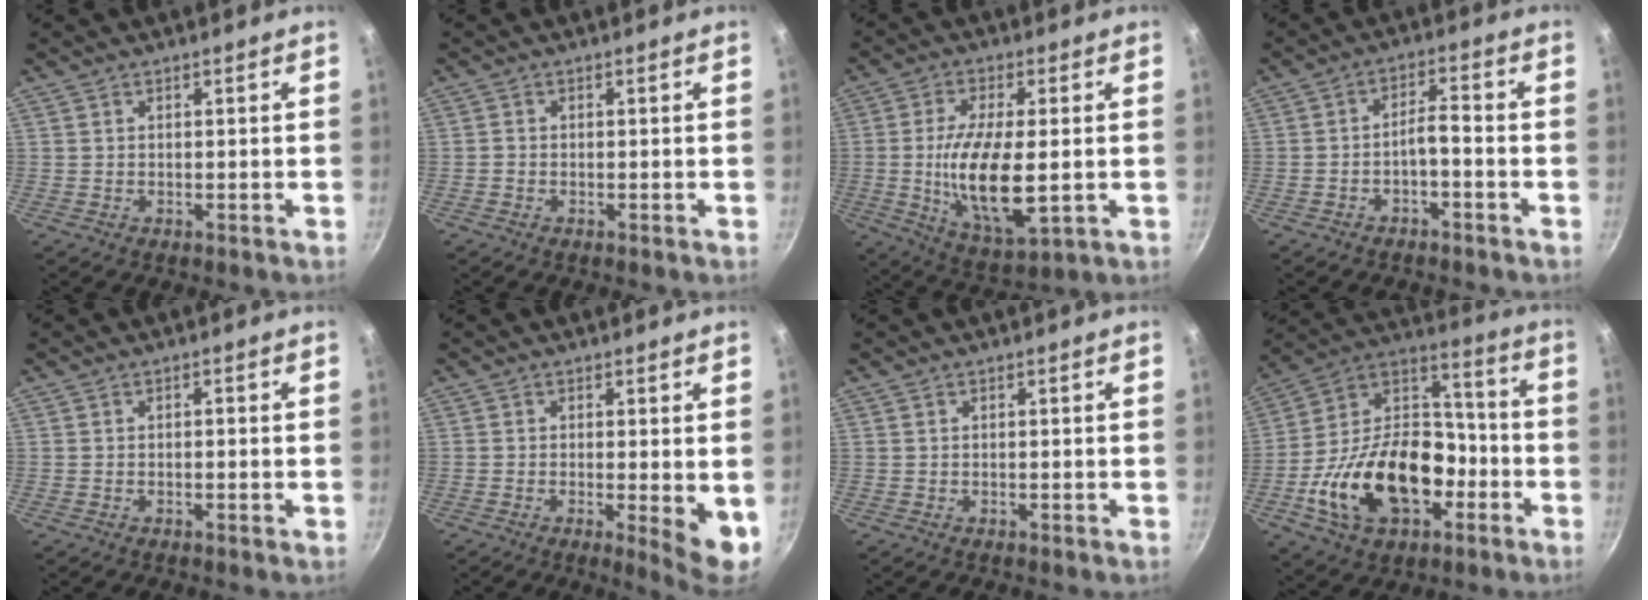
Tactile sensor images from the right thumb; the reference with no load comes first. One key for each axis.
{"total": 0.6, "fx": -0.4, "fy": 0.4, "fz": 0.1, "tx": -0.005, "ty": 0.002, "tz": -0.011}
{"total": 15.3, "fx": -1.2, "fy": 5.9, "fz": 14.1, "tx": -0.264, "ty": -0.014, "tz": -0.017}
{"total": 4.0, "fx": -2.2, "fy": 1.3, "fz": 3.2, "tx": -0.057, "ty": 0.035, "tz": -0.035}
{"total": 0.8, "fx": -0.3, "fy": 0.2, "fz": 0.7, "tx": -0.017, "ty": 0.004, "tz": -0.006}
{"total": 6.4, "fx": -0.6, "fy": 1.4, "fz": 6.2, "tx": -0.080, "ty": -0.015, "tz": -0.005}
{"total": 0.0}
{"total": 25.2, "fx": -8.0, "fy": 16.2, "fz": 17.5, "tx": -0.281, "ty": 0.069, "tz": -0.139}